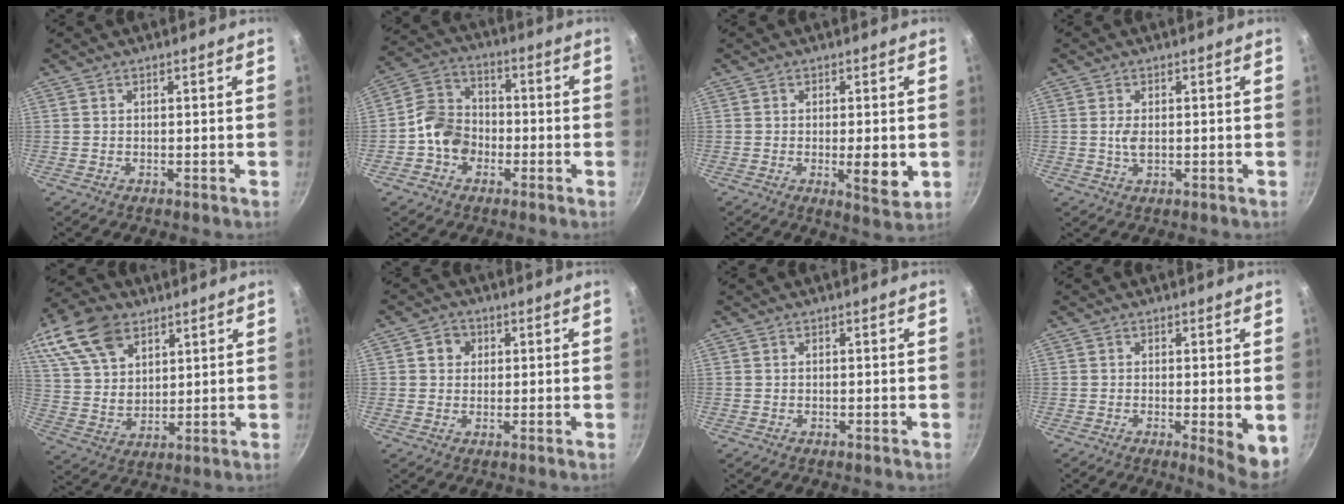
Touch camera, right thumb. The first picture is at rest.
{"total": 8.9, "force": [-2.7, 7.2, 4.5], "torque": [-0.056, 0.032, -0.067]}
{"total": 6.3, "force": [-0.9, 2.0, 5.9], "torque": [-0.085, -0.012, -0.010]}
{"total": 2.4, "force": [0.1, 1.3, 2.1], "torque": [-0.041, -0.002, 0.002]}
{"total": 17.7, "force": [9.5, 11.3, 9.7], "torque": [-0.186, -0.008, 0.186]}
{"total": 3.8, "force": [1.0, 3.4, 1.2], "torque": [0.006, 0.003, 0.010]}
{"total": 0.0}
{"total": 5.7, "force": [-0.8, 1.4, 5.5], "torque": [-0.067, -0.011, -0.009]}